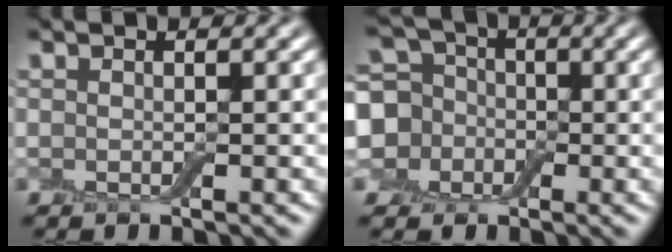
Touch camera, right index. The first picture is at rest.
{"total": 7.2, "force": [-0.3, 6.5, 3.1], "torque": [-0.073, 0.011, -0.040]}